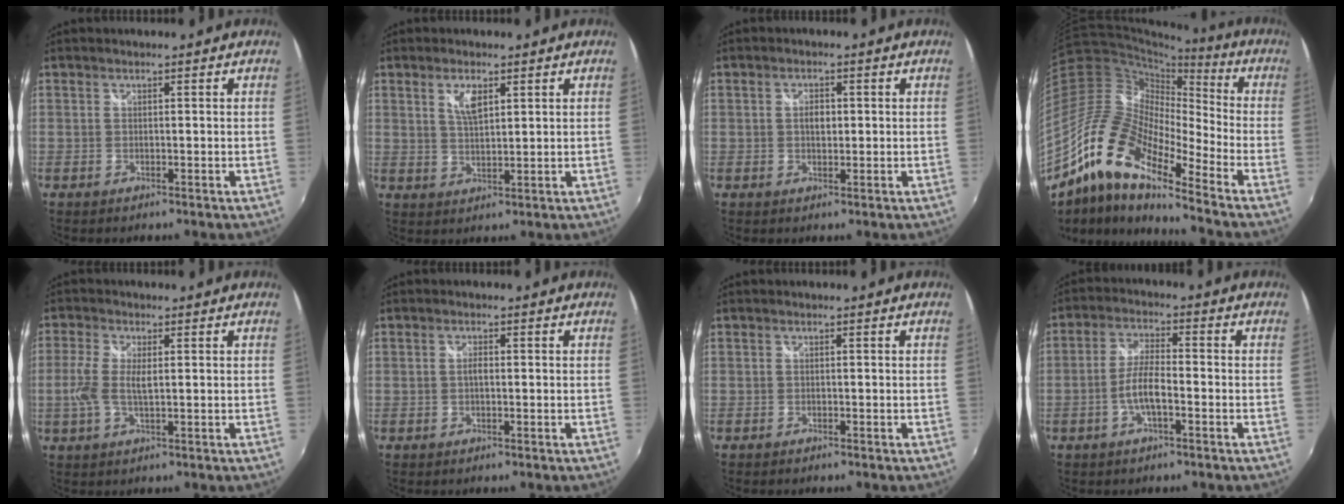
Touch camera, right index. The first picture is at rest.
{"total": 4.2, "force": [2.0, 1.7, 3.3], "torque": [-0.058, 0.000, 0.035]}
{"total": 2.0, "force": [0.1, 1.4, 1.5], "torque": [-0.024, 0.004, -0.001]}
{"total": 16.1, "force": [-10.8, 4.3, 11.2], "torque": [-0.193, 0.001, -0.227]}
{"total": 5.5, "force": [0.0, 2.0, 5.1], "torque": [-0.115, 0.001, -0.003]}
{"total": 1.3, "force": [-0.1, 0.6, 1.2], "torque": [-0.022, 0.003, -0.005]}
{"total": 0.6, "force": [-0.6, 0.3, 0.2], "torque": [-0.006, -0.003, -0.012]}
{"total": 5.6, "force": [-2.2, 1.4, 4.9], "torque": [-0.102, 0.004, -0.042]}